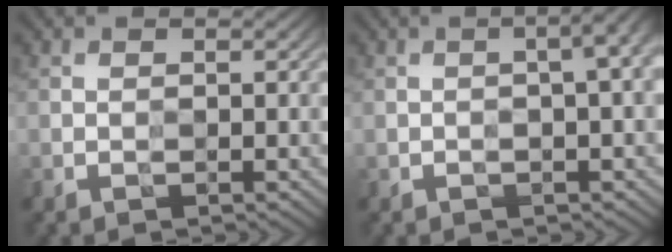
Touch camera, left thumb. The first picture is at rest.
{"total": 4.0, "force": [0.4, 1.2, 3.8], "torque": [-0.046, 0.013, 0.002]}